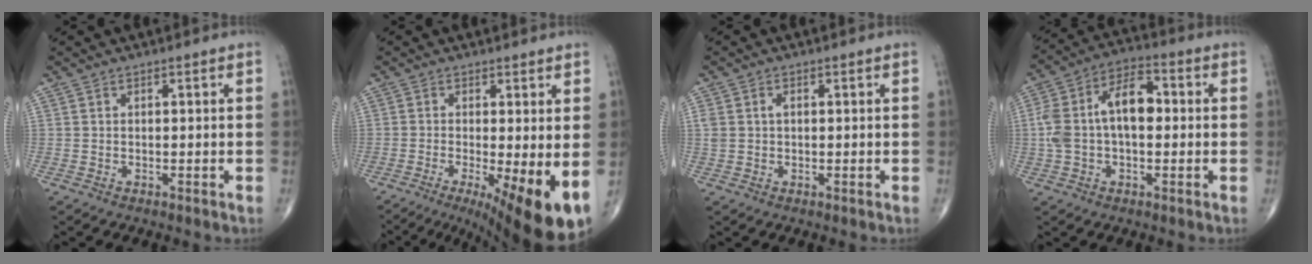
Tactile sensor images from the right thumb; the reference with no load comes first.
{"total": 12.9, "force": [-3.6, 3.3, 11.9], "torque": [-0.161, -0.016, -0.043]}
{"total": 2.5, "force": [0.5, 1.8, 1.7], "torque": [-0.041, 0.011, 0.013]}
{"total": 13.5, "force": [0.5, 7.6, 11.1], "torque": [-0.216, 0.044, 0.004]}